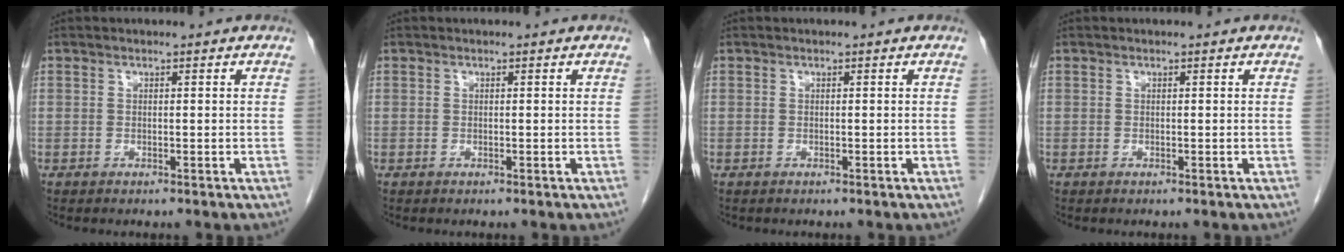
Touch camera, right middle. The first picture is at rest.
{"total": 0.0}
{"total": 0.0}
{"total": 0.0}